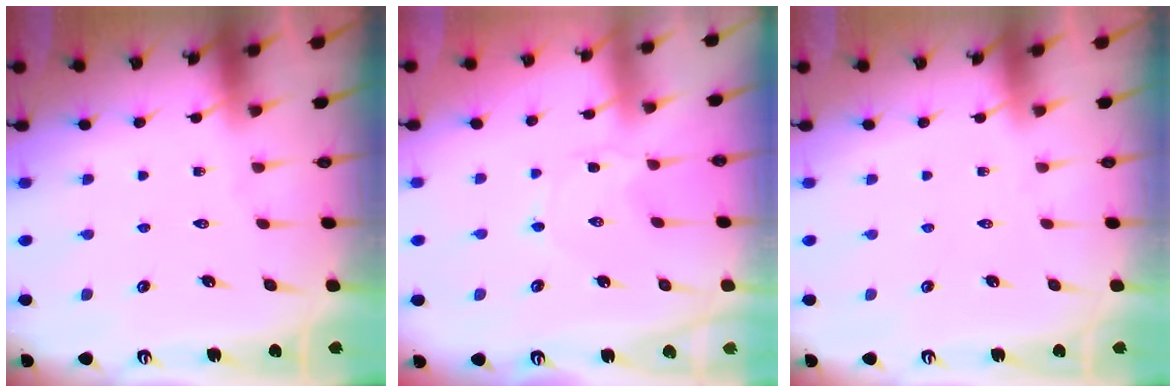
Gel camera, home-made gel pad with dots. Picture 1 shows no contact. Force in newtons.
{"total": 1.8, "press": 1.7, "slide": 0.3}
{"total": 0.0}